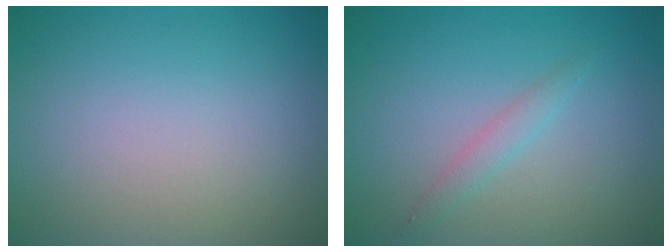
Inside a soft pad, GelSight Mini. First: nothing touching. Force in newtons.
{"total": 1.4, "press": 1.4, "slide": 0.0}